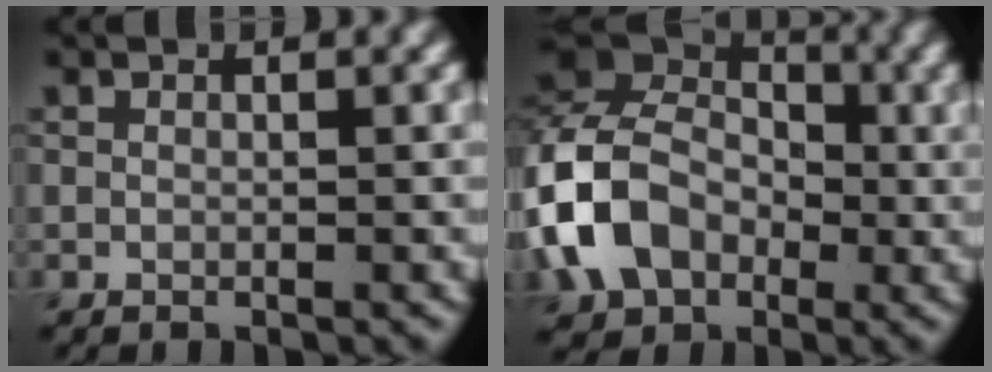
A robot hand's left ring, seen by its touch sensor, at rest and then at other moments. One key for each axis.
{"total": 10.4, "fx": -2.9, "fy": 8.0, "fz": 6.0, "tx": -0.127, "ty": -0.003, "tz": -0.069}